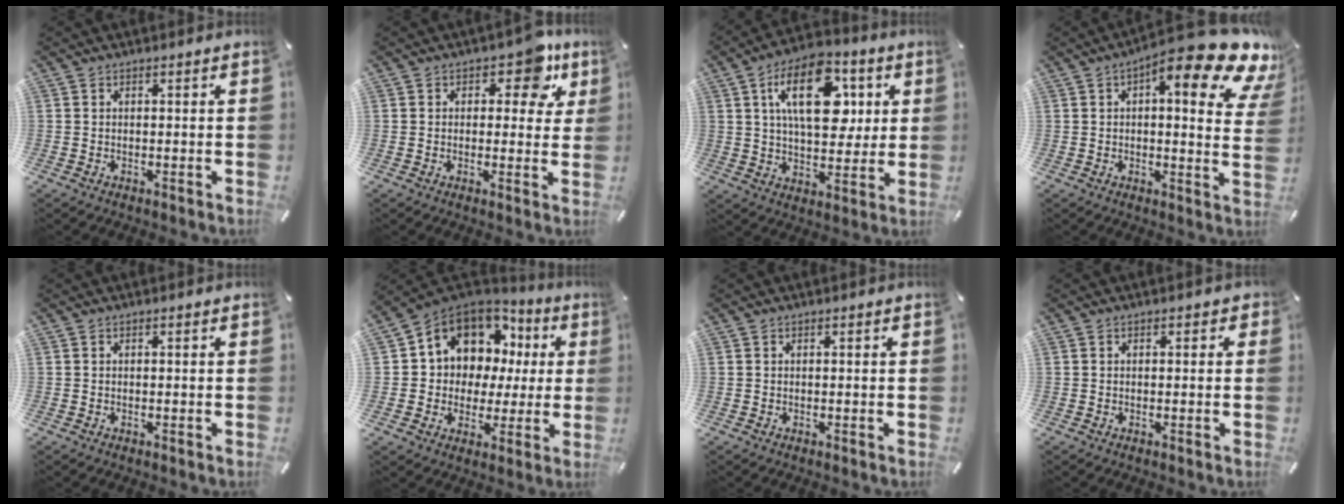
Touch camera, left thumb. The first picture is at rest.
{"total": 8.4, "force": [4.2, 4.9, 5.4], "torque": [-0.048, -0.023, 0.063]}
{"total": 18.4, "force": [6.0, 10.4, 13.9], "torque": [-0.217, 0.001, 0.097]}
{"total": 17.6, "force": [9.5, 4.8, 14.0], "torque": [-0.191, -0.070, 0.145]}
{"total": 0.0}
{"total": 11.2, "force": [5.3, 9.4, 3.1], "torque": [-0.079, -0.041, 0.106]}
{"total": 0.0}
{"total": 0.7, "force": [-0.1, 0.6, 0.4], "torque": [-0.008, 0.004, -0.003]}